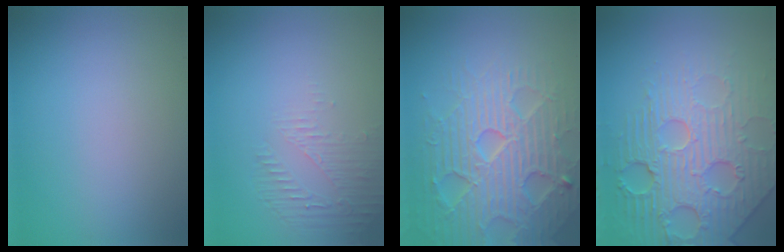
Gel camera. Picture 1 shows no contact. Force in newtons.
{"total": 1.7, "press": 0.6, "slide": 1.6}
{"total": 7.4, "press": 7.2, "slide": 1.4}
{"total": 6.7, "press": 5.5, "slide": 3.8}